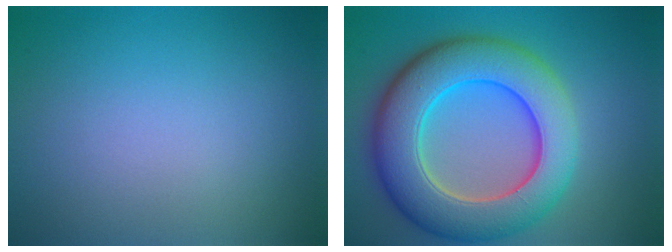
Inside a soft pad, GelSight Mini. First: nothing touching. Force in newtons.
{"total": 10.7, "press": 10.7, "slide": 0.2}